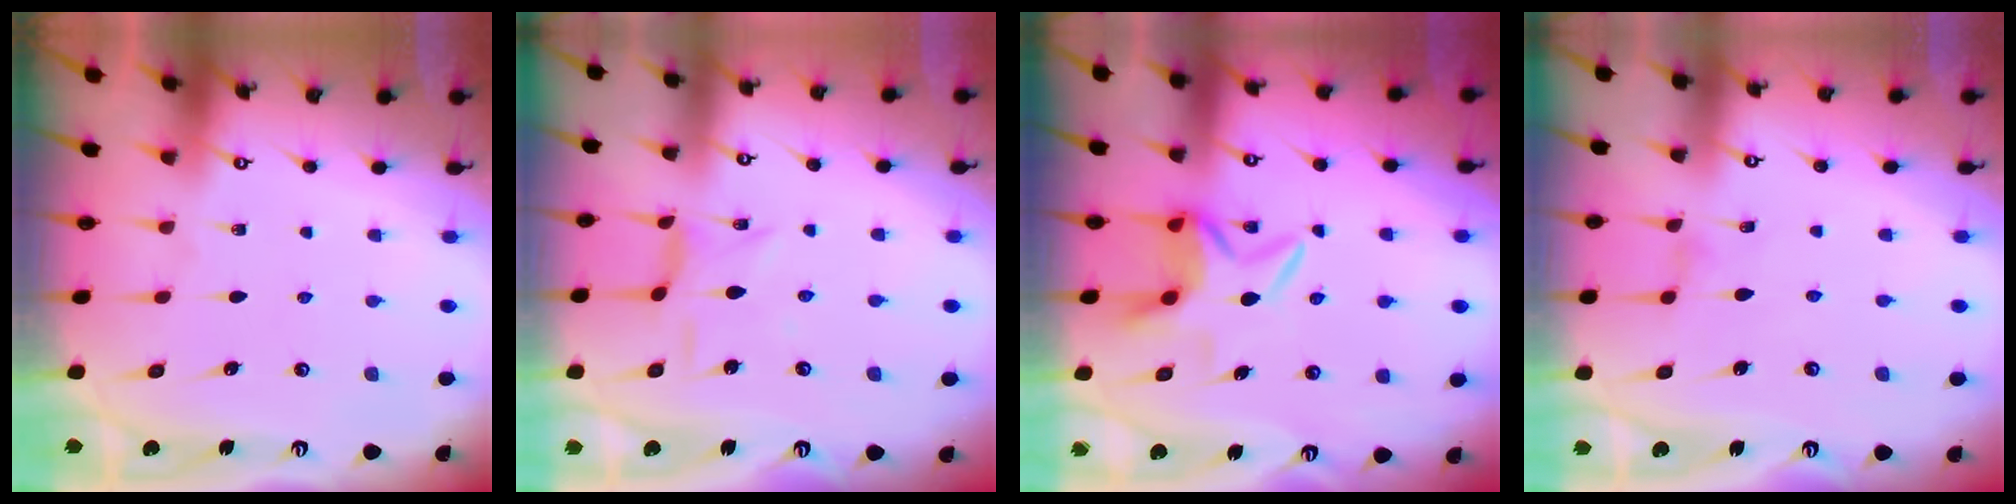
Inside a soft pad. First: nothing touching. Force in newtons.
{"total": 2.9, "press": 2.9, "slide": 0.2}
{"total": 6.5, "press": 6.5, "slide": 1.0}
{"total": 1.0, "press": 1.0, "slide": 0.2}